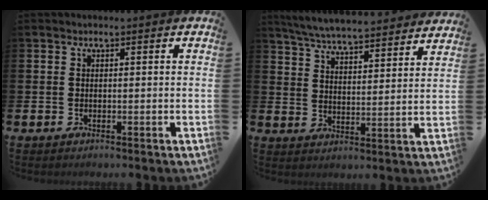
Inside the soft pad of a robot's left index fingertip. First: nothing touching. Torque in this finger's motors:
{"motor_torque": [0.96, -1.18, 0.83, 0.18]}